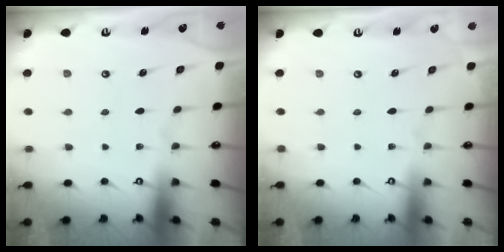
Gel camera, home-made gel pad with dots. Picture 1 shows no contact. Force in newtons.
{"total": 0.0}